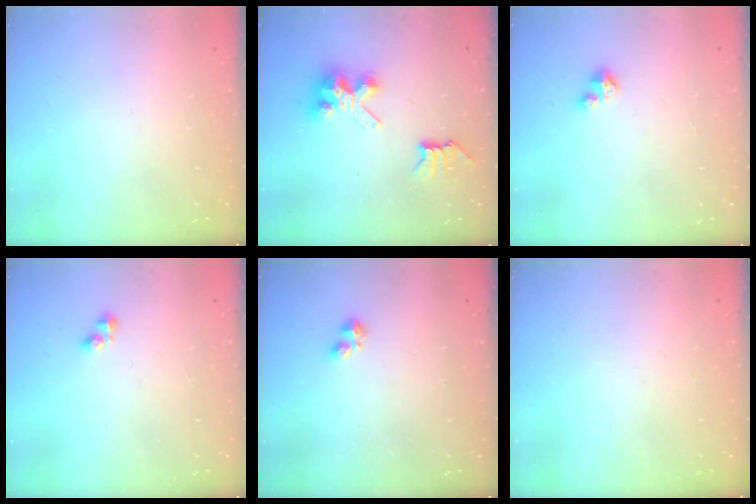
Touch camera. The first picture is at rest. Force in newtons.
{"total": 7.6, "press": 7.6, "slide": 0.2}
{"total": 1.5, "press": 1.5, "slide": 0.2}
{"total": 2.1, "press": 2.1, "slide": 0.3}
{"total": 2.2, "press": 2.2, "slide": 0.4}
{"total": 0.0}